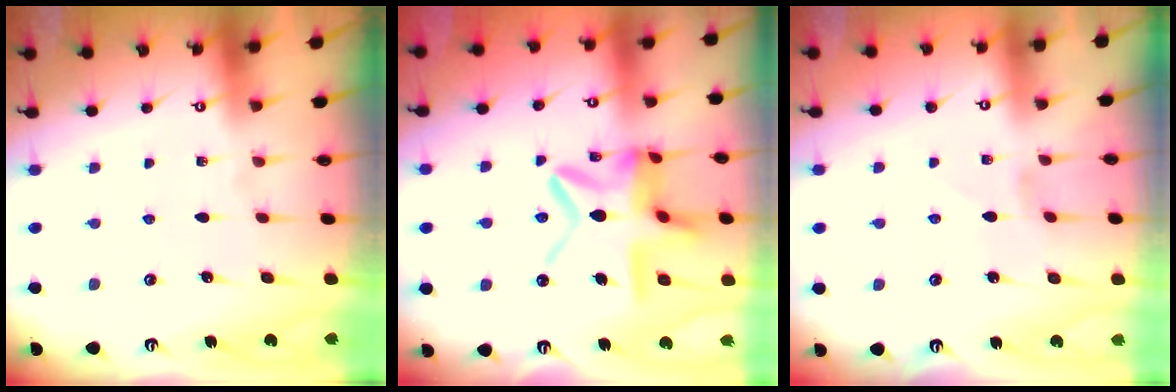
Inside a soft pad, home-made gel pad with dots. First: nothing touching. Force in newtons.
{"total": 17.1, "press": 17.0, "slide": 1.8}
{"total": 0.7, "press": 0.7, "slide": 0.1}